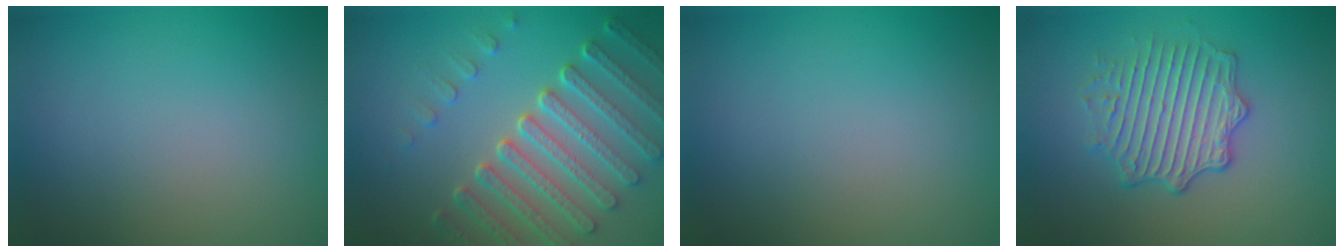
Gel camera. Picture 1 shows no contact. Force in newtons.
{"total": 7.2, "press": 5.3, "slide": 4.9}
{"total": 0.0}
{"total": 4.2, "press": 3.8, "slide": 1.8}